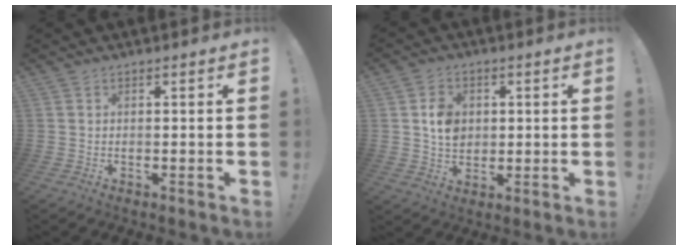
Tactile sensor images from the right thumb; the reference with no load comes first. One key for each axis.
{"total": 7.9, "fx": 1.1, "fy": 6.7, "fz": 4.0, "tx": -0.057, "ty": 0.003, "tz": 0.021}